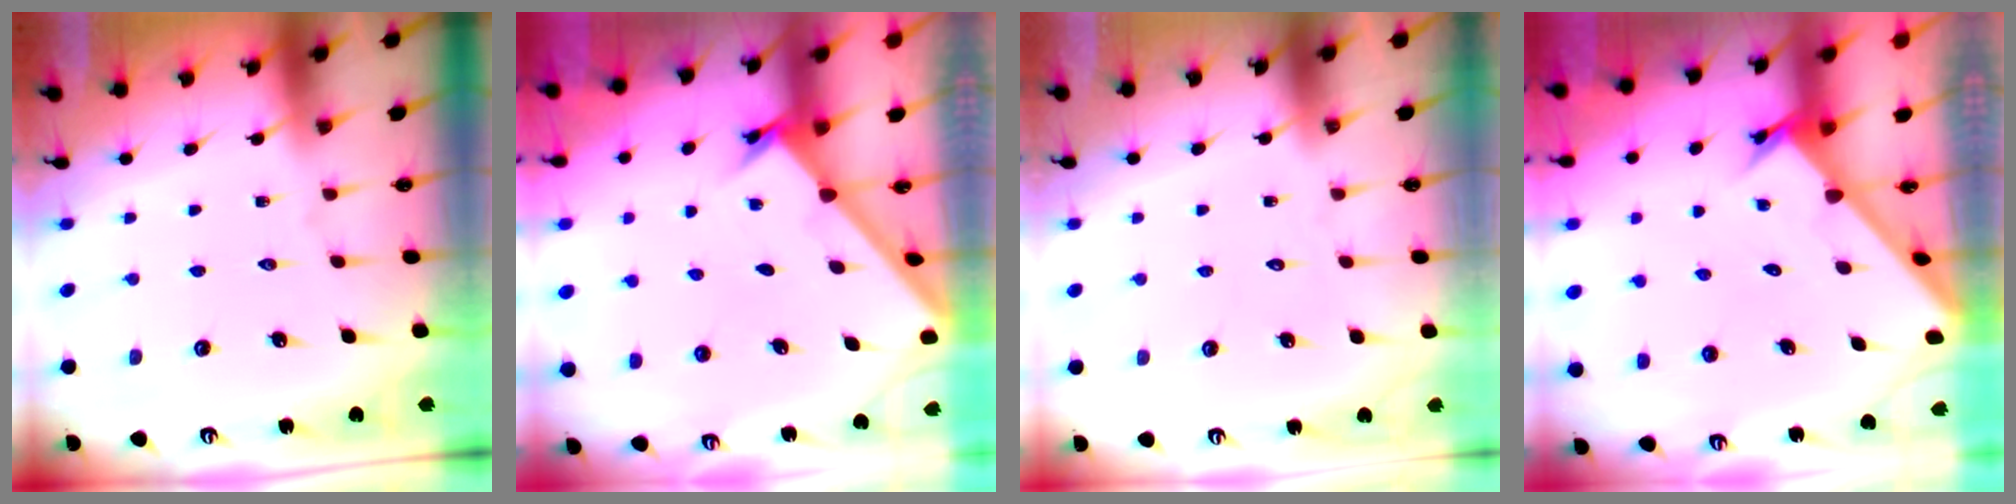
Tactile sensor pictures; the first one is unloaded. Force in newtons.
{"total": 1.7, "press": 1.7, "slide": 0.1}
{"total": 1.7, "press": 1.7, "slide": 0.1}
{"total": 2.6, "press": 2.6, "slide": 0.2}